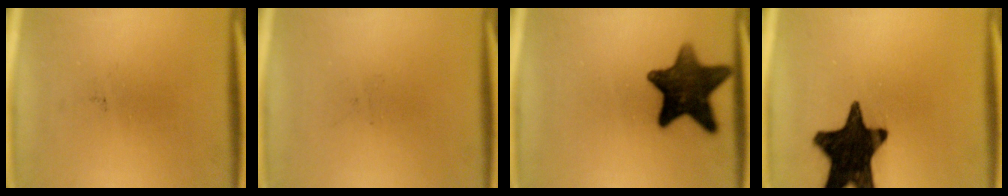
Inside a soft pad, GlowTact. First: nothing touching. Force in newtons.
{"total": 0.0}
{"total": 13.3}
{"total": 19.2}